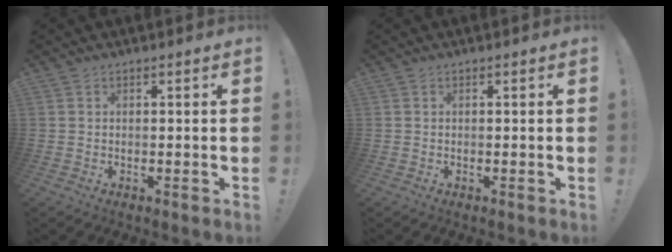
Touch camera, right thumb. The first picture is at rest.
{"total": 0.0}